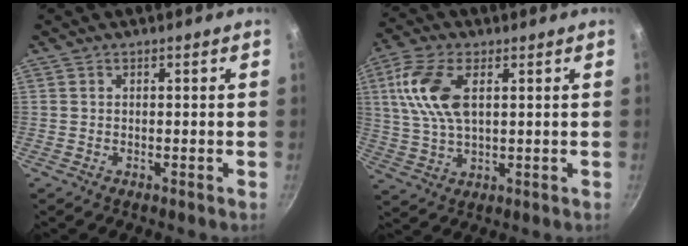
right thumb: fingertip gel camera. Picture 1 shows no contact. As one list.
[{"total": 11.6, "force": [3.1, 6.0, 9.4], "torque": [-0.190, 0.003, 0.057]}]